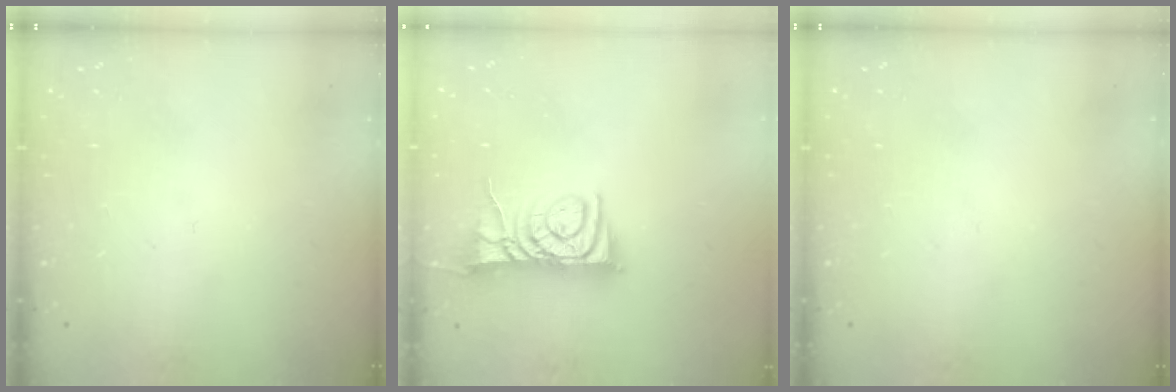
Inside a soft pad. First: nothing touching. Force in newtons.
{"total": 10.4, "press": 10.4, "slide": 0.8}
{"total": 0.0}